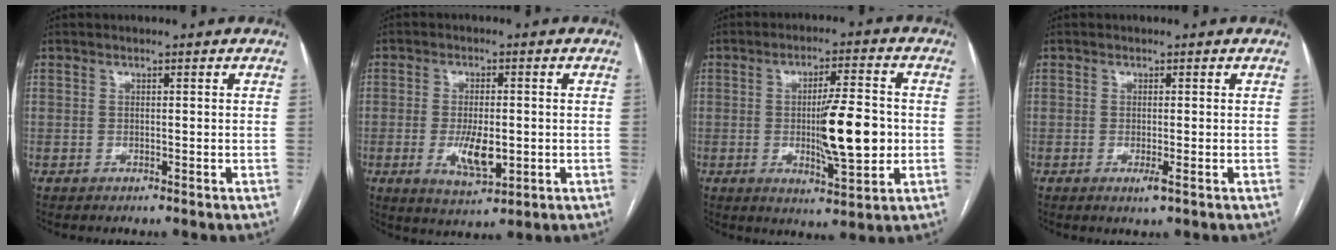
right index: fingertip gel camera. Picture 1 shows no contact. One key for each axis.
{"total": 6.7, "fx": -1.2, "fy": 2.4, "fz": 6.2, "tx": -0.117, "ty": -0.011, "tz": -0.015}
{"total": 10.7, "fx": -1.0, "fy": 1.7, "fz": 10.5, "tx": -0.171, "ty": -0.005, "tz": -0.015}
{"total": 1.7, "fx": -0.7, "fy": 0.0, "fz": 1.6, "tx": -0.023, "ty": -0.006, "tz": -0.010}